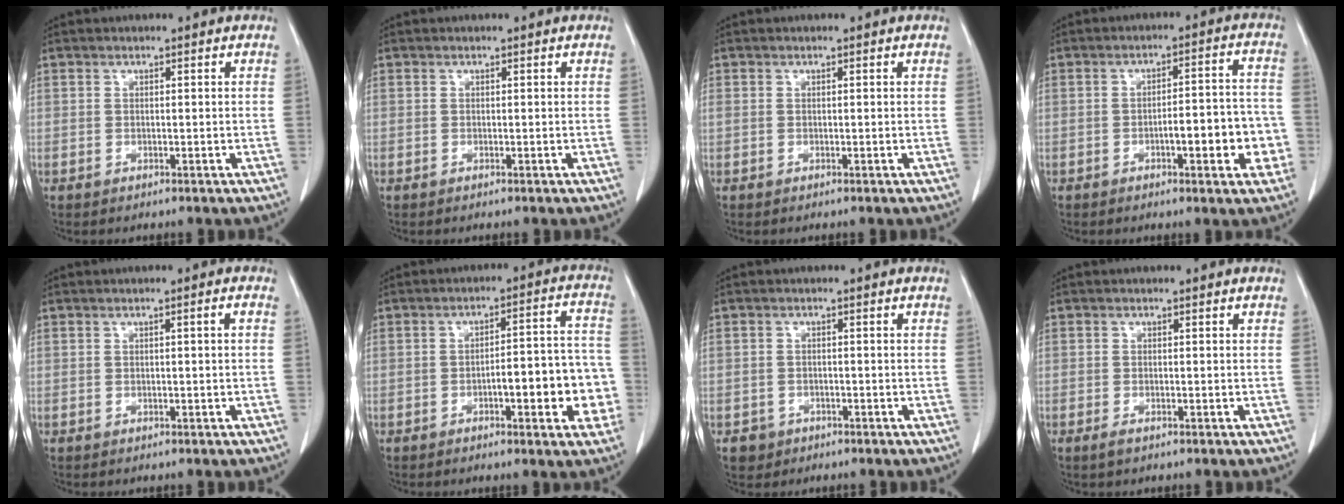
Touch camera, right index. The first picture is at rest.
{"total": 0.0}
{"total": 0.0}
{"total": 8.8, "force": [-2.8, 2.1, 8.1], "torque": [-0.102, 0.024, -0.032]}
{"total": 0.9, "force": [-0.1, -0.1, 0.9], "torque": [-0.015, 0.001, 0.001]}
{"total": 11.0, "force": [-3.2, 2.8, 10.1], "torque": [-0.118, 0.033, -0.038]}
{"total": 2.4, "force": [-1.2, 2.1, 0.1], "torque": [-0.001, 0.010, -0.017]}
{"total": 1.0, "force": [-0.7, 0.3, 0.7], "torque": [-0.015, -0.002, -0.010]}